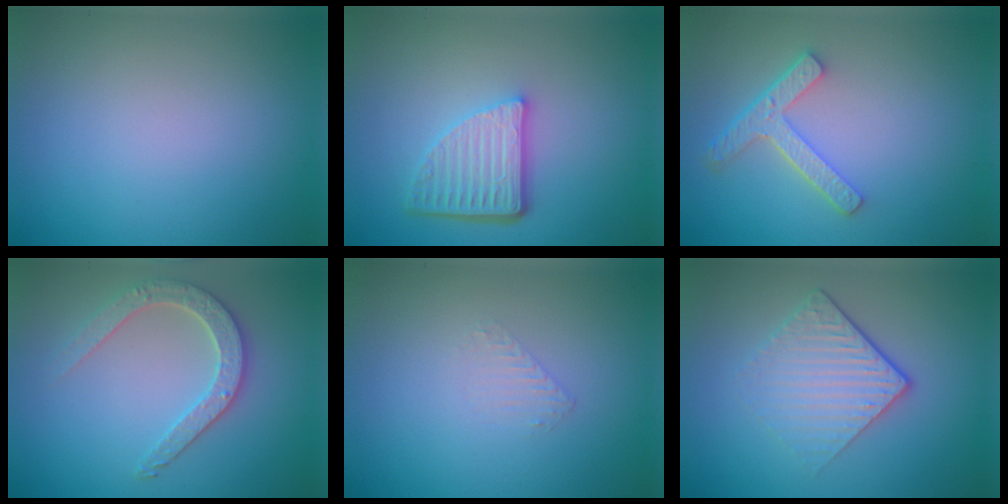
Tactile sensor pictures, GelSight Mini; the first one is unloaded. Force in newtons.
{"total": 5.0, "press": 3.5, "slide": 3.6}
{"total": 3.6, "press": 2.8, "slide": 2.3}
{"total": 3.4, "press": 3.1, "slide": 1.4}
{"total": 0.6, "press": 0.4, "slide": 0.5}
{"total": 4.4, "press": 2.9, "slide": 3.3}